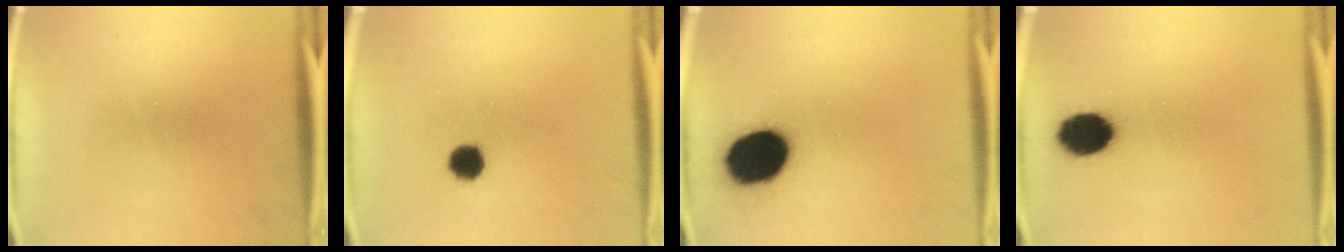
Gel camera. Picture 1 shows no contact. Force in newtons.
{"total": 4.3}
{"total": 16.3}
{"total": 9.8}